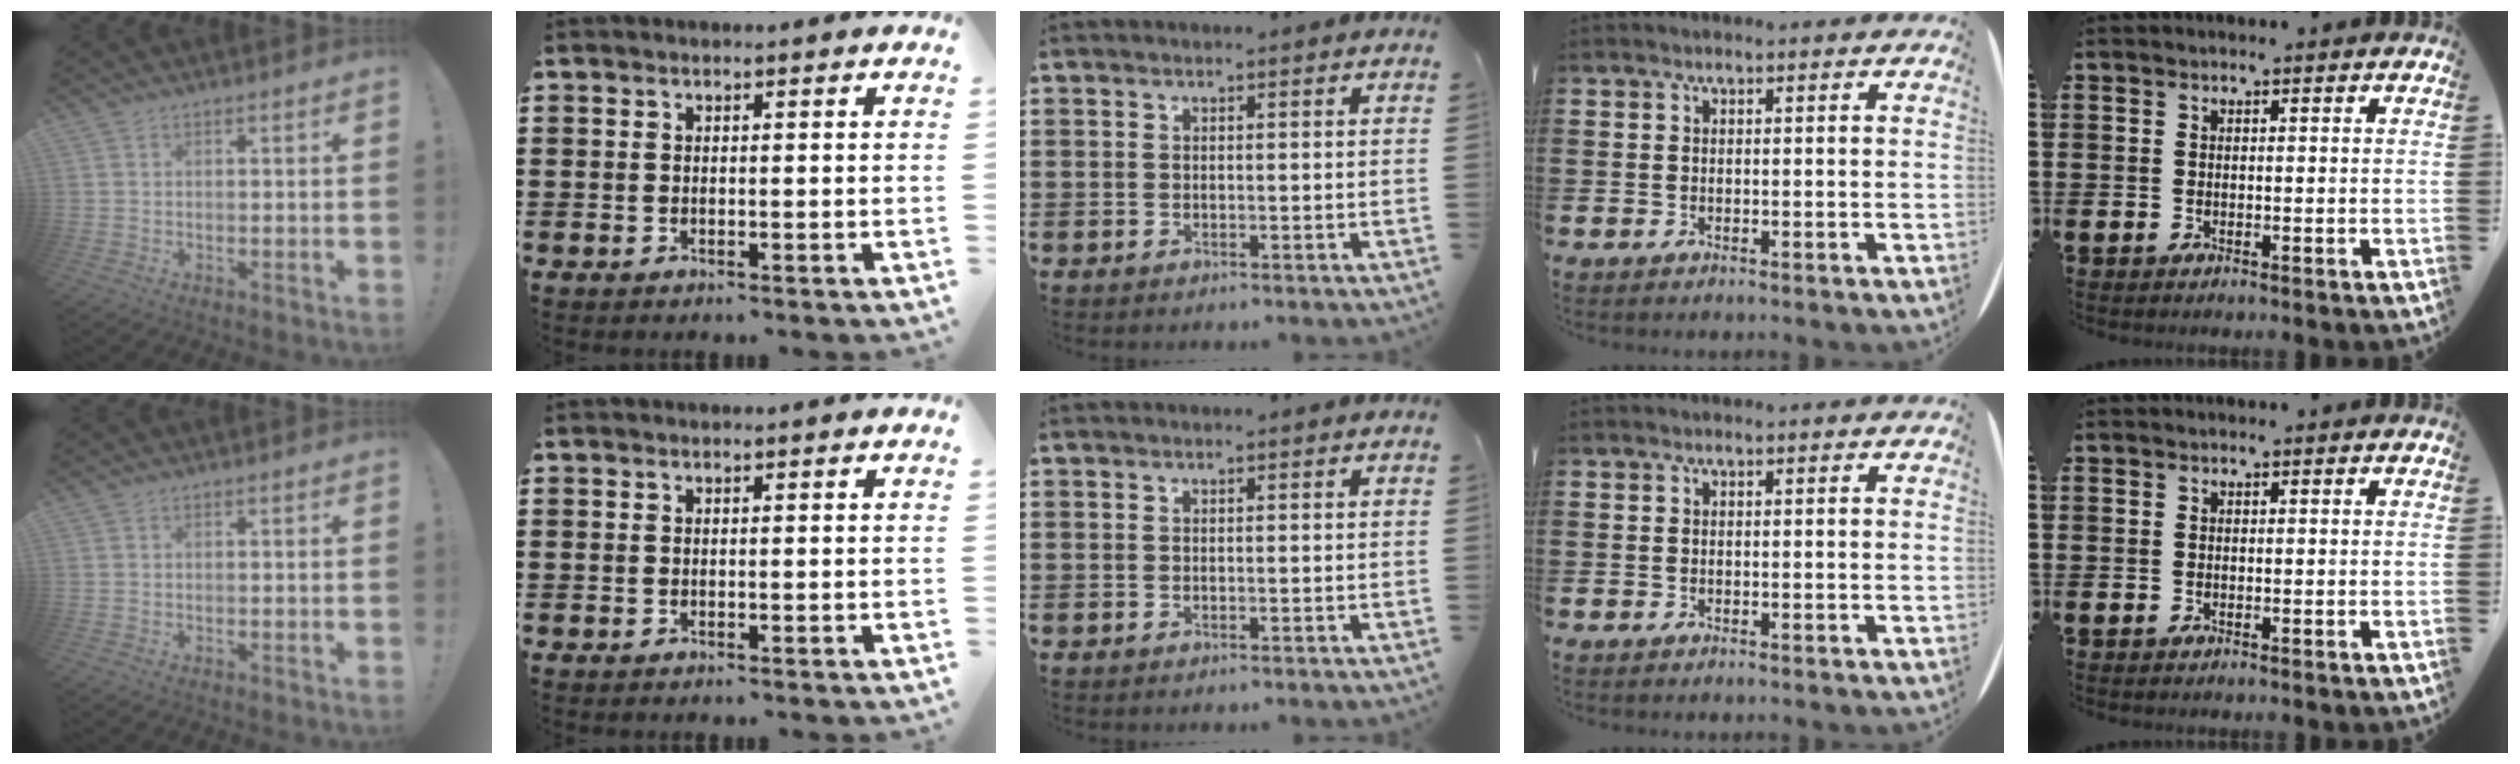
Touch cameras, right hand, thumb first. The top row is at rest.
{}